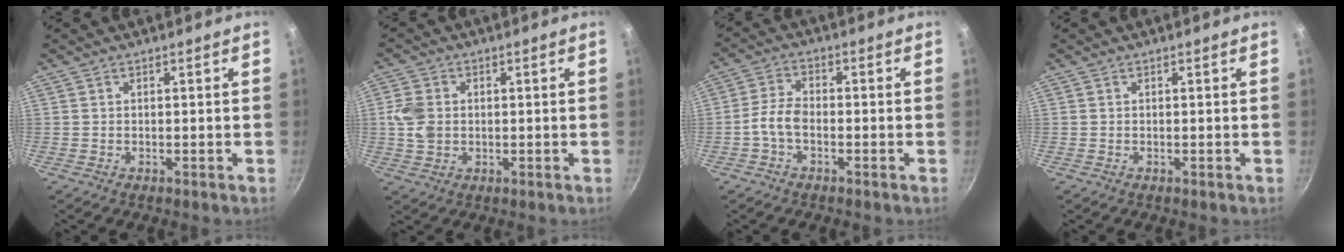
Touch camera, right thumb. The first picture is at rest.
{"total": 6.0, "force": [0.3, 4.8, 3.6], "torque": [-0.063, 0.002, 0.002]}
{"total": 4.5, "force": [-1.8, 2.5, 3.2], "torque": [-0.065, 0.024, -0.045]}
{"total": 0.0}